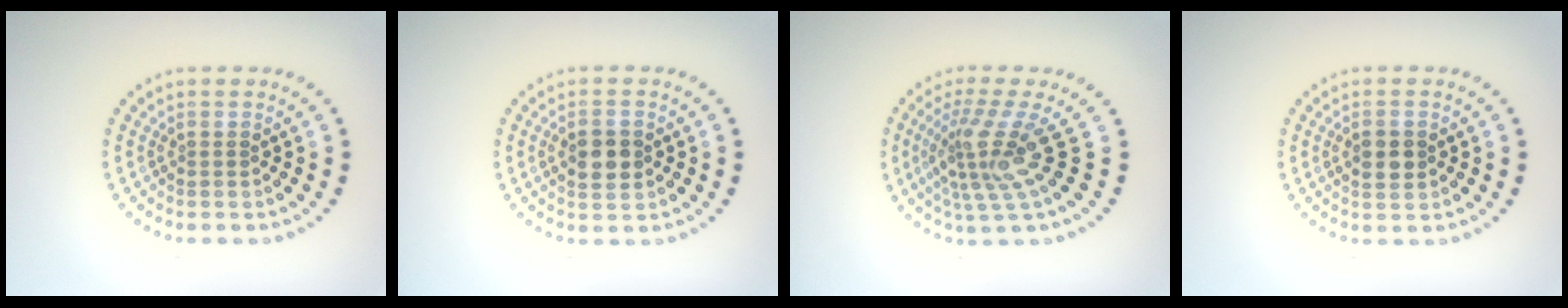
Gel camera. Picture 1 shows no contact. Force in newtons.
{"total": 3.0, "press": 3.0, "slide": 0.1}
{"total": 4.6, "press": 3.1, "slide": 3.4}
{"total": 2.3, "press": 2.3, "slide": 0.1}